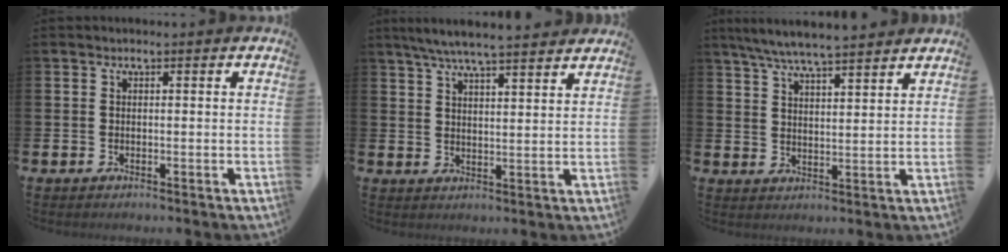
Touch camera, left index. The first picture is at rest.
{"total": 6.2, "force": [5.9, 0.0, 1.8], "torque": [-0.047, -0.027, 0.105]}
{"total": 6.4, "force": [6.1, 0.0, 1.9], "torque": [-0.057, -0.028, 0.110]}